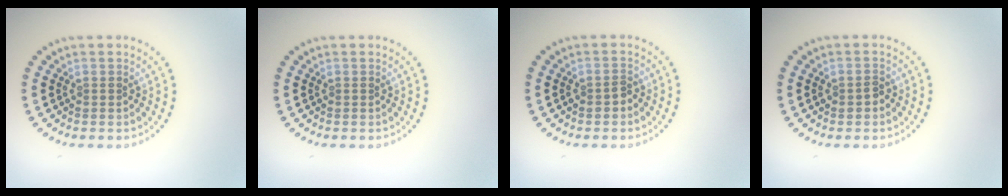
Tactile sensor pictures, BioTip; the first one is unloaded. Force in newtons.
{"total": 0.0}
{"total": 1.2, "press": 1.1, "slide": 0.3}
{"total": 1.2, "press": 1.2, "slide": 0.2}